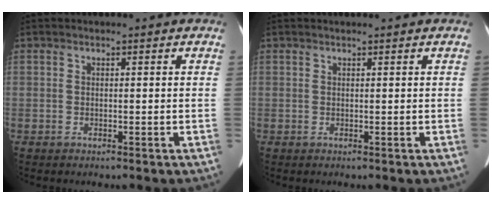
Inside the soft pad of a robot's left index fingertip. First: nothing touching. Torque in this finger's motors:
{"motor_torque": [-0.52, 0.49, -0.48, -0.07]}